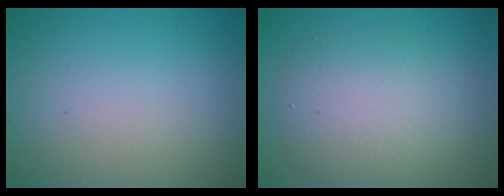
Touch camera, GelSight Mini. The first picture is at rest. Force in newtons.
{"total": 4.8, "press": 4.8, "slide": 0.3}